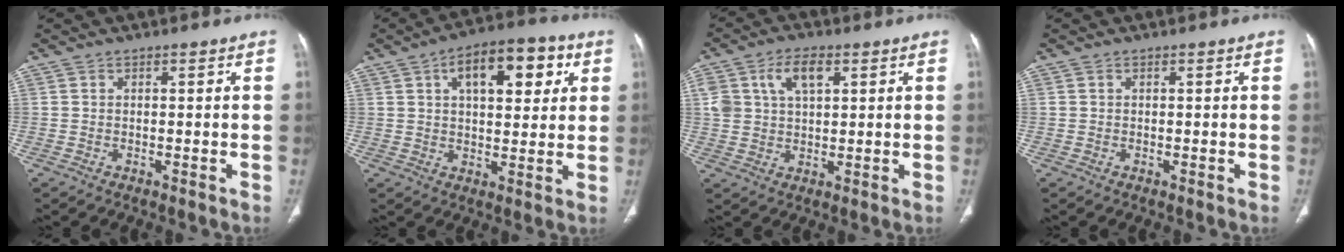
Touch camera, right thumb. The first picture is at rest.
{"total": 14.2, "force": [5.3, 6.9, 11.2], "torque": [-0.127, 0.007, 0.076]}
{"total": 8.3, "force": [3.3, 4.8, 6.0], "torque": [-0.107, 0.003, 0.063]}
{"total": 0.0}